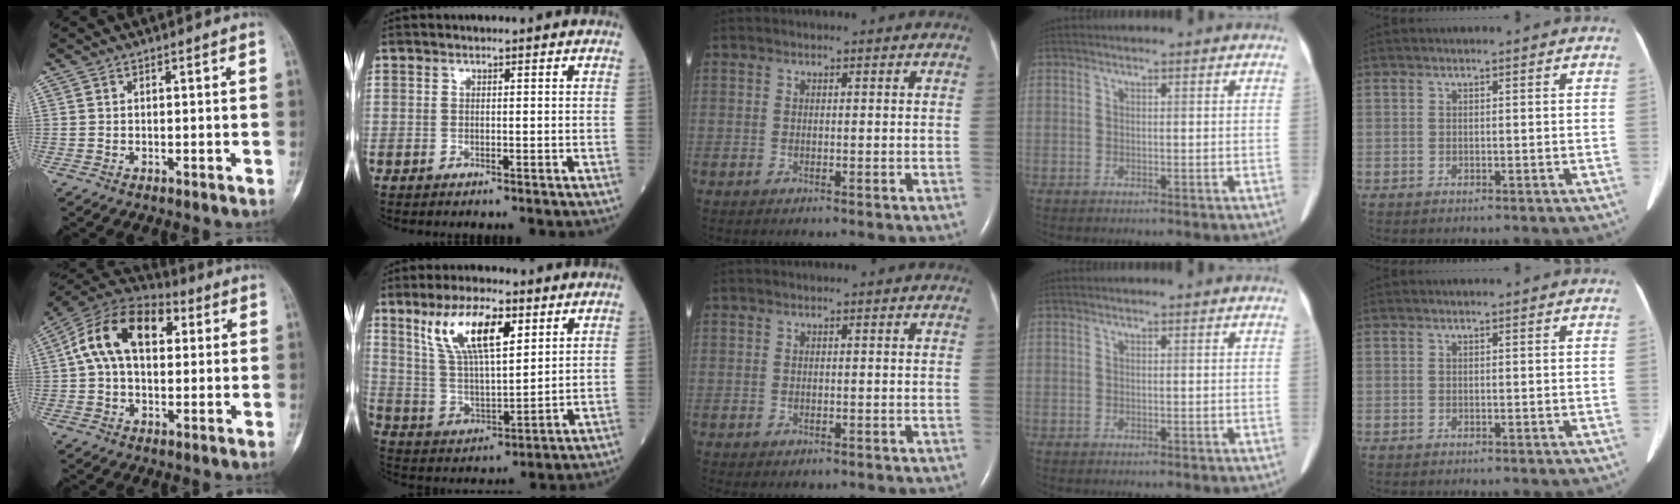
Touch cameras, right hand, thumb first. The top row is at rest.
{"thumb": {"total": 16.2, "force": [3.6, 10.1, 12.2], "torque": [-0.195, 0.029, 0.051]}, "index": {"total": 12.6, "force": [6.4, 3.8, 10.1], "torque": [-0.204, 0.014, 0.129]}, "middle": {"total": 2.5, "force": [-2.0, 1.2, 1.0], "torque": [-0.011, -0.003, -0.021]}}